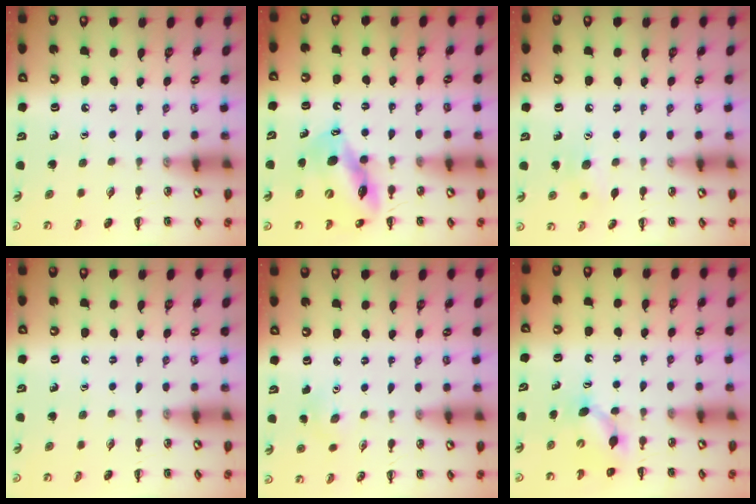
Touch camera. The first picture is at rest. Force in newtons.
{"total": 12.1, "press": 11.5, "slide": 3.5}
{"total": 7.4, "press": 7.1, "slide": 1.9}
{"total": 0.0}
{"total": 3.0, "press": 2.8, "slide": 0.8}
{"total": 5.0, "press": 4.8, "slide": 1.3}